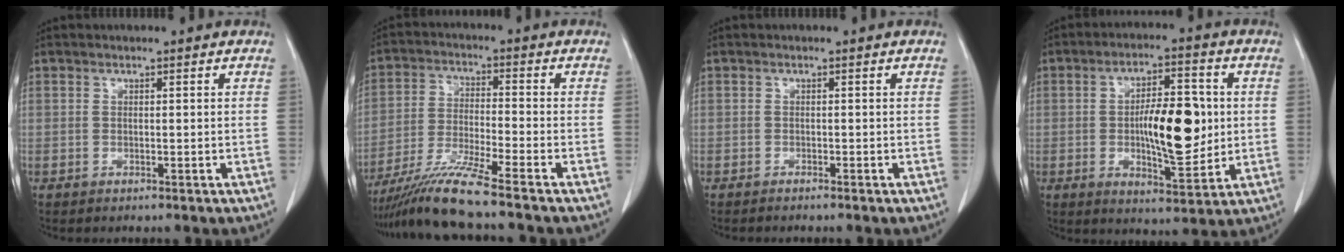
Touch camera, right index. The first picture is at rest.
{"total": 9.6, "force": [-7.9, -1.8, 5.2], "torque": [-0.101, -0.029, -0.149]}
{"total": 0.8, "force": [-0.8, -0.1, 0.2], "torque": [-0.006, -0.001, -0.013]}
{"total": 12.0, "force": [0.0, 4.0, 11.4], "torque": [-0.187, 0.004, 0.003]}